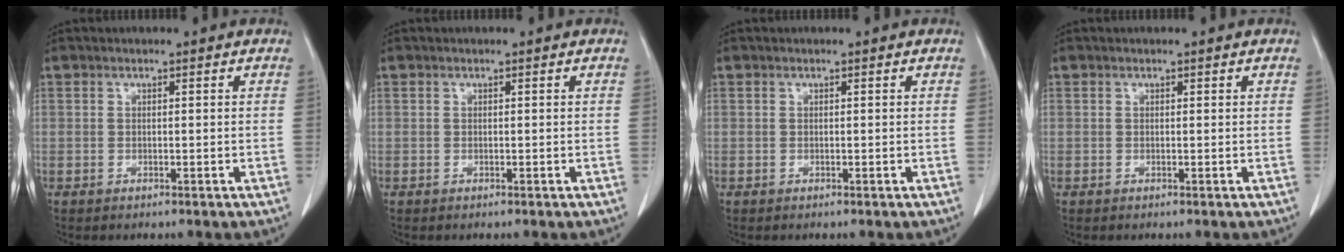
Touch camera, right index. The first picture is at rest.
{"total": 0.0}
{"total": 0.0}
{"total": 0.0}